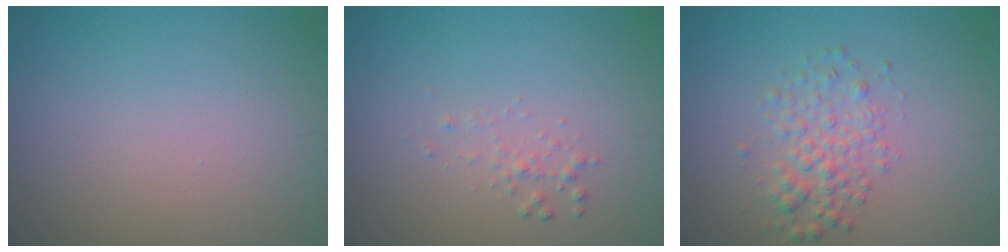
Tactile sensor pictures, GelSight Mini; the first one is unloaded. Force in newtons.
{"total": 0.9, "press": 0.9, "slide": 0.0}
{"total": 2.6, "press": 2.6, "slide": 0.1}